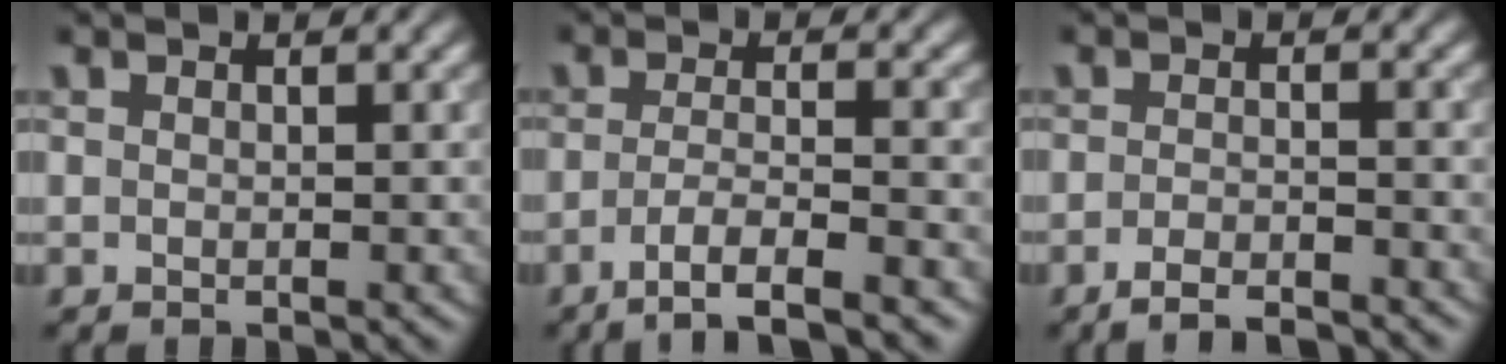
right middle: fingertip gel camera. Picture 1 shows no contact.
{"total": 4.5, "force": [-2.7, 0.8, 3.5], "torque": [-0.055, -0.001, -0.055]}
{"total": 3.5, "force": [-2.9, 0.6, 1.9], "torque": [-0.026, 0.002, -0.050]}